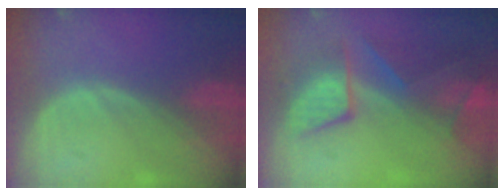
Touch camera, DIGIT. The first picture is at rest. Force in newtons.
{"total": 9.7, "press": 8.4, "slide": 4.7}